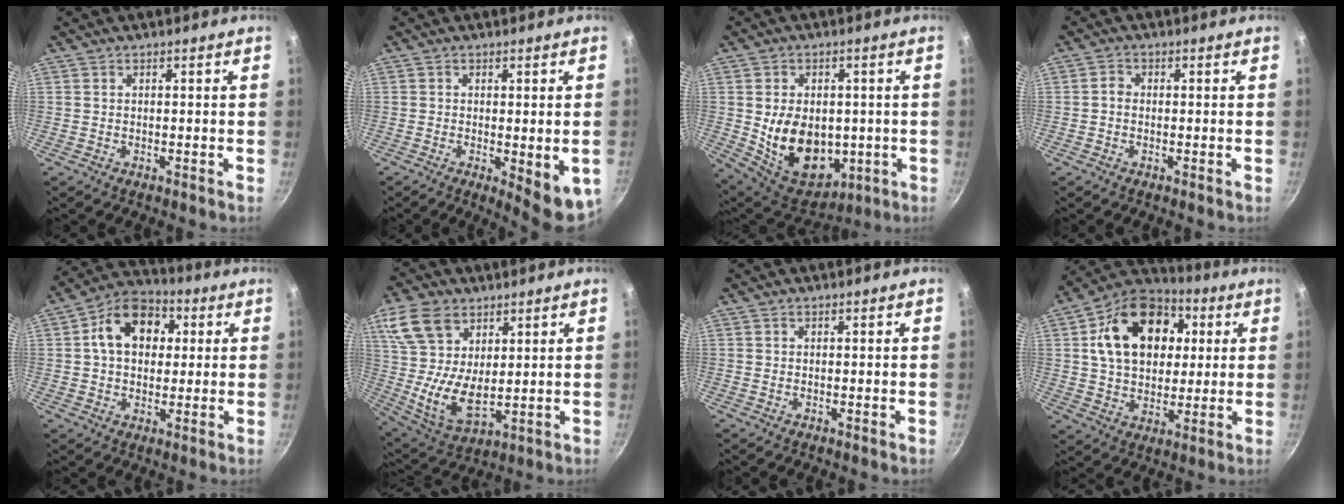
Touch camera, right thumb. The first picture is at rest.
{"total": 8.0, "force": [-1.7, 2.2, 7.5], "torque": [-0.085, -0.010, -0.013]}
{"total": 16.1, "force": [-1.2, 11.5, 11.2], "torque": [-0.150, -0.016, 0.008]}
{"total": 1.7, "force": [-0.4, 1.4, 0.9], "torque": [-0.012, 0.011, -0.010]}
{"total": 12.8, "force": [2.7, 9.5, 8.2], "torque": [-0.097, 0.019, 0.026]}
{"total": 15.3, "force": [6.7, 9.5, 9.8], "torque": [-0.186, -0.030, 0.137]}
{"total": 0.0}
{"total": 20.4, "force": [4.9, 14.6, 13.4], "torque": [-0.194, 0.014, 0.072]}